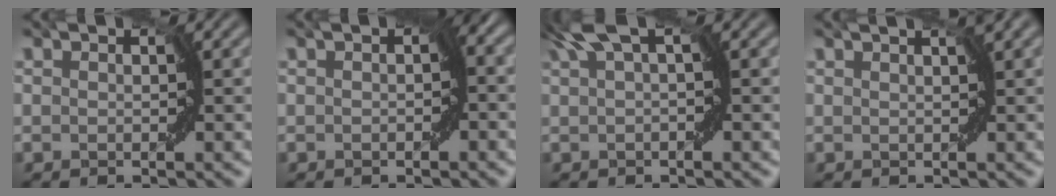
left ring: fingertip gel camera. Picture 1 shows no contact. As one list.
[{"total": 2.4, "force": [-0.3, 1.1, 2.1], "torque": [-0.030, 0.003, -0.012]}, {"total": 3.1, "force": [1.5, 0.5, 2.6], "torque": [-0.051, 0.010, 0.019]}, {"total": 1.1, "force": [0.4, 0.0, 1.0], "torque": [-0.024, 0.003, 0.004]}]